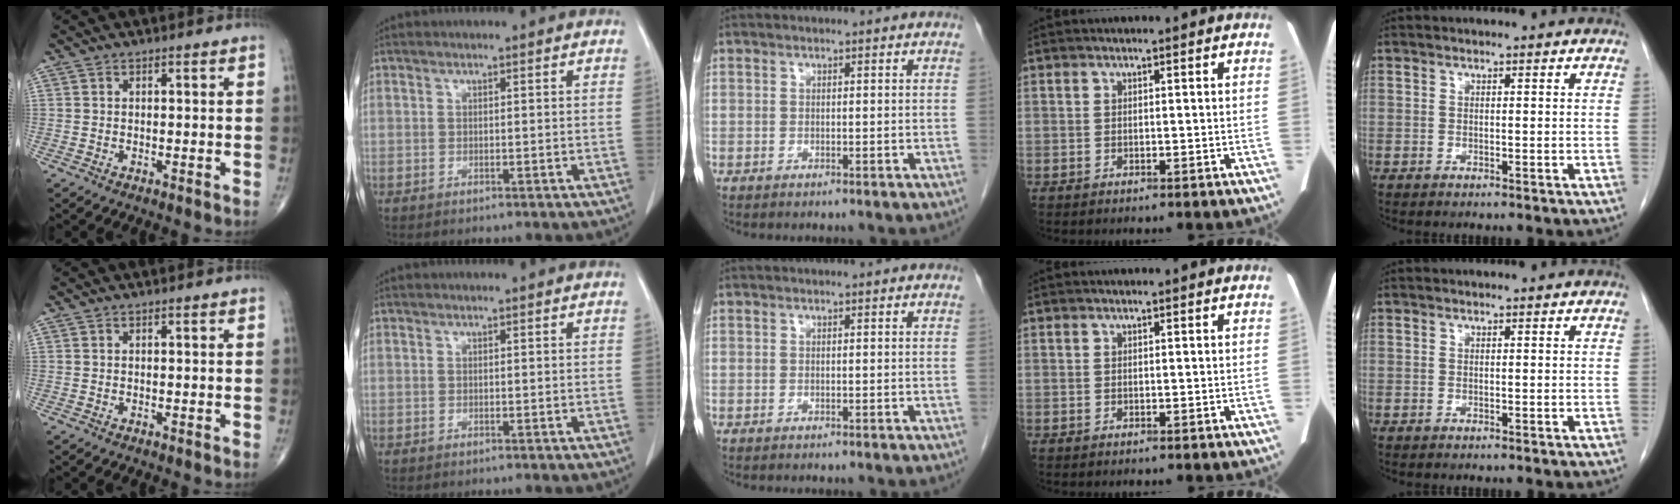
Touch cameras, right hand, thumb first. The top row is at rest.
{}